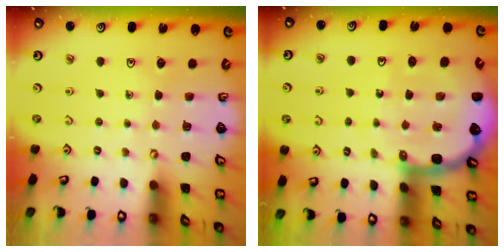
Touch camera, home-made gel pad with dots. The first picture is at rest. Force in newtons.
{"total": 9.2, "press": 9.1, "slide": 1.1}